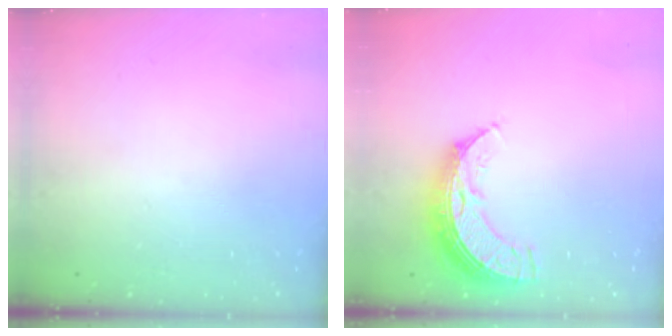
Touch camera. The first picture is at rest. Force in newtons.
{"total": 10.6, "press": 10.6, "slide": 1.0}